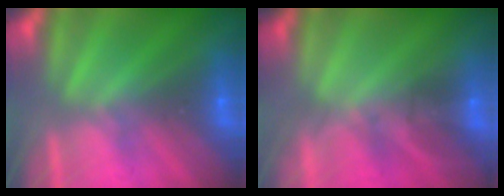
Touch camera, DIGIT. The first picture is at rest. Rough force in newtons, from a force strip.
{"total": 1.7}